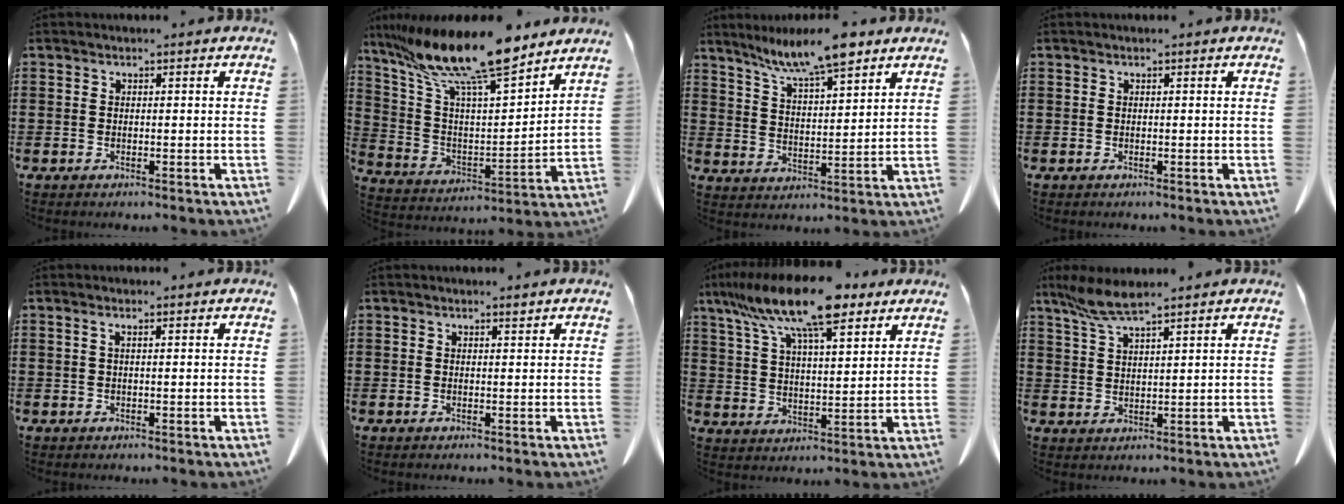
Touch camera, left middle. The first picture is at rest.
{"total": 15.5, "force": [12.4, 2.4, 9.1], "torque": [-0.204, -0.080, 0.208]}
{"total": 9.1, "force": [7.2, 1.3, 5.5], "torque": [-0.115, -0.025, 0.124]}
{"total": 0.0}
{"total": 0.9, "force": [0.3, 0.1, 0.8], "torque": [-0.017, 0.001, 0.005]}
{"total": 0.9, "force": [0.7, 0.1, 0.5], "torque": [-0.011, 0.001, 0.012]}
{"total": 14.4, "force": [10.4, 3.8, 9.2], "torque": [-0.198, -0.026, 0.184]}
{"total": 5.3, "force": [4.1, 0.6, 3.3], "torque": [-0.077, -0.007, 0.077]}